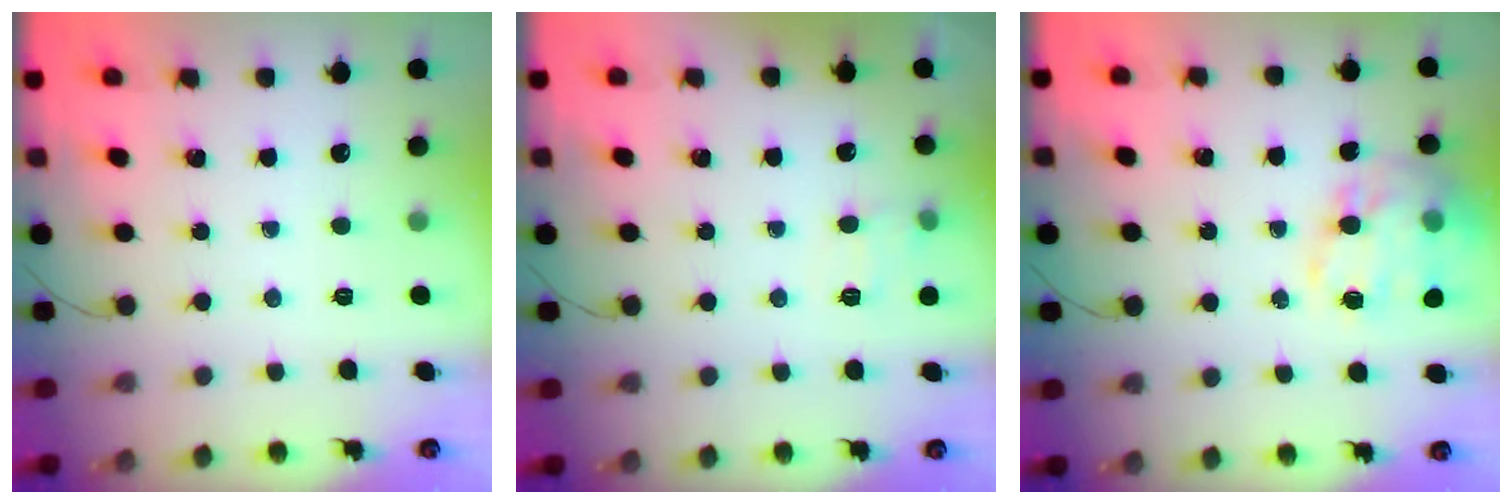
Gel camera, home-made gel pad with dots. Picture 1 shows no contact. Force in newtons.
{"total": 5.9, "press": 5.6, "slide": 1.9}
{"total": 18.9, "press": 18.7, "slide": 2.7}